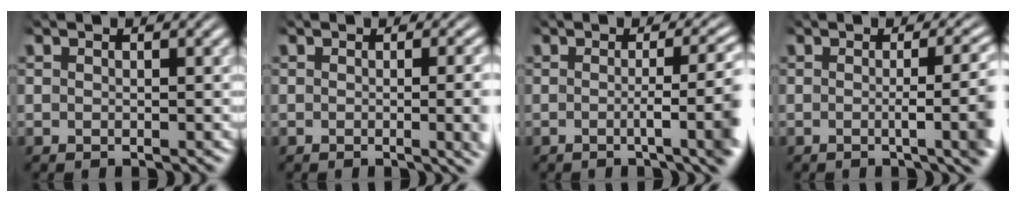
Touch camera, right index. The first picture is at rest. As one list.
[{"total": 4.3, "force": [0.0, 1.3, 4.1], "torque": [-0.029, 0.017, -0.014]}, {"total": 5.4, "force": [-1.0, 1.4, 5.1], "torque": [-0.056, 0.003, -0.026]}, {"total": 5.6, "force": [-0.3, 1.6, 5.4], "torque": [-0.053, 0.011, -0.017]}]